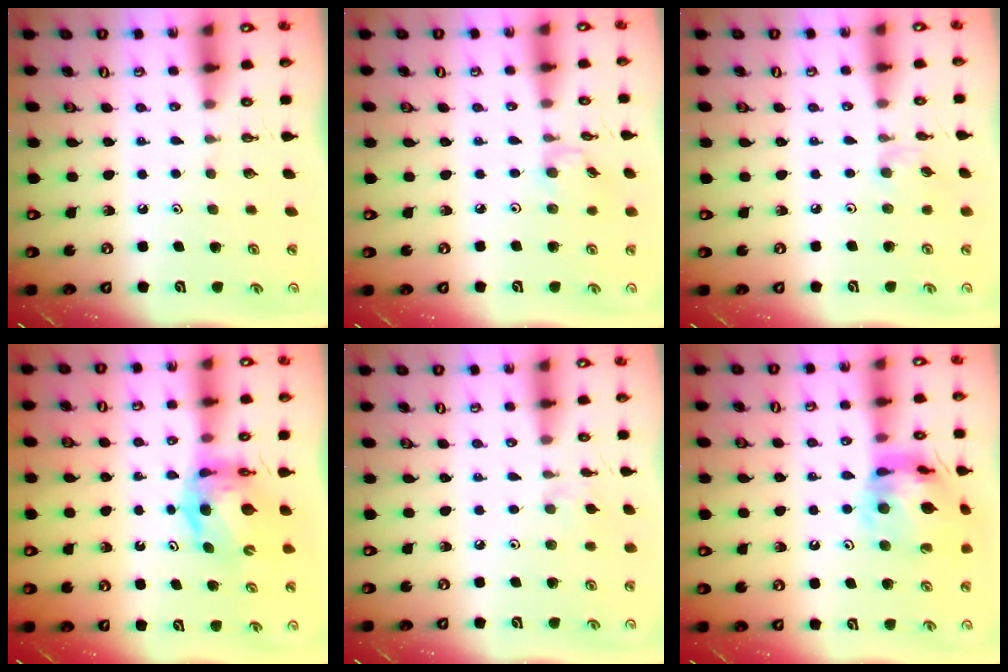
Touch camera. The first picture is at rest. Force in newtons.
{"total": 3.1, "press": 3.1, "slide": 0.4}
{"total": 1.3, "press": 1.2, "slide": 0.4}
{"total": 7.6, "press": 7.5, "slide": 0.9}
{"total": 2.4, "press": 2.4, "slide": 0.4}
{"total": 16.3, "press": 16.2, "slide": 2.1}